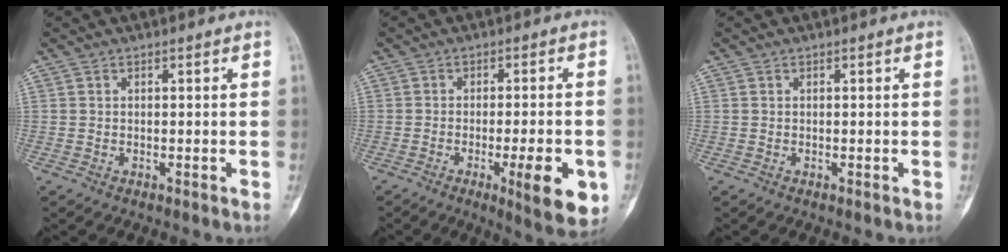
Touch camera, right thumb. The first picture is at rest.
{"total": 10.5, "force": [-3.6, 2.4, 9.6], "torque": [-0.122, -0.005, -0.044]}
{"total": 0.0}